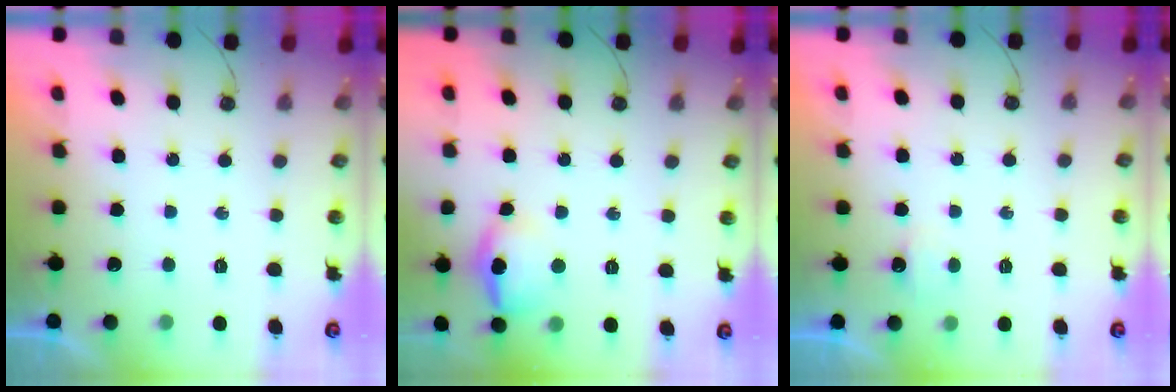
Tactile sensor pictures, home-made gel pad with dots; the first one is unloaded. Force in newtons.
{"total": 13.1, "press": 11.5, "slide": 6.3}
{"total": 2.6, "press": 2.6, "slide": 0.4}